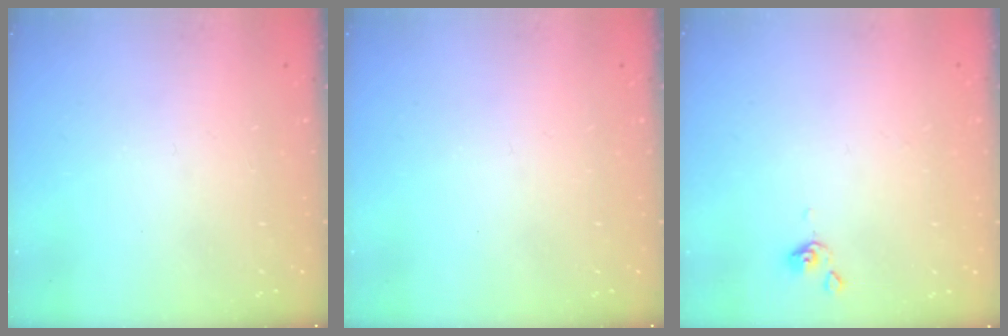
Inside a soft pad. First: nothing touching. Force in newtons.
{"total": 0.0}
{"total": 0.6, "press": 0.5, "slide": 0.2}